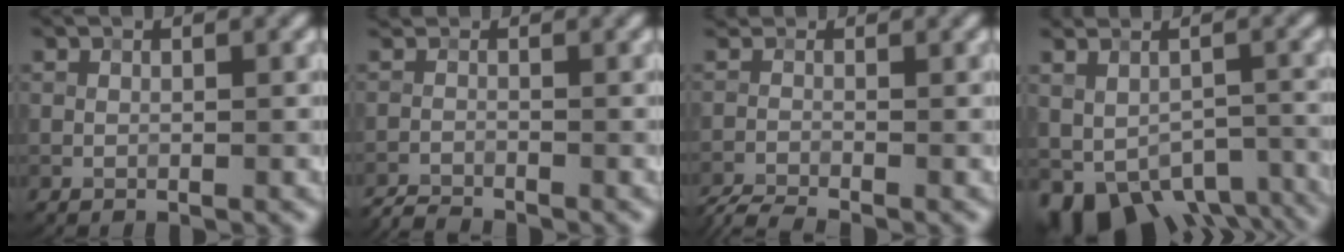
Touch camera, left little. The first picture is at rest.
{"total": 2.0, "force": [-2.0, 0.1, 0.2], "torque": [-0.008, -0.003, -0.048]}
{"total": 3.3, "force": [-3.1, 0.3, 1.0], "torque": [-0.023, -0.009, -0.071]}
{"total": 8.3, "force": [-4.3, 5.6, 4.4], "torque": [-0.062, -0.003, -0.054]}